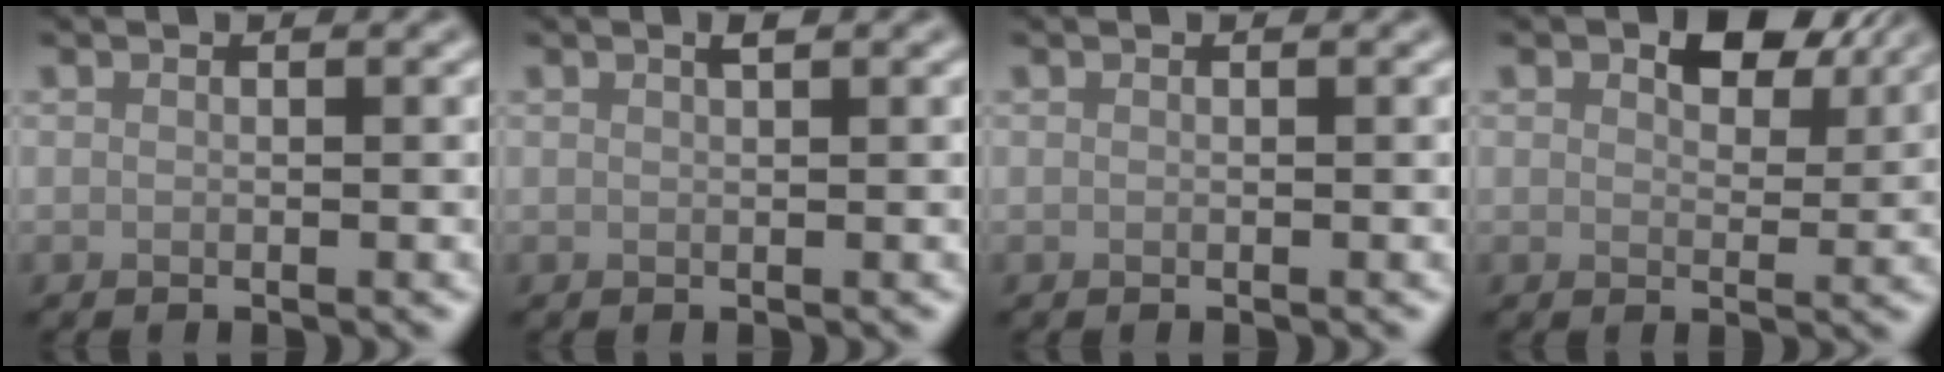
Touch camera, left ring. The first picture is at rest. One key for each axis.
{"total": 0.8, "fx": 0.5, "fy": 0.1, "fz": 0.6, "tx": -0.009, "ty": 0.001, "tz": 0.008}
{"total": 0.0}
{"total": 4.5, "fx": 2.6, "fy": 2.5, "fz": 2.8, "tx": -0.044, "ty": -0.004, "tz": 0.035}